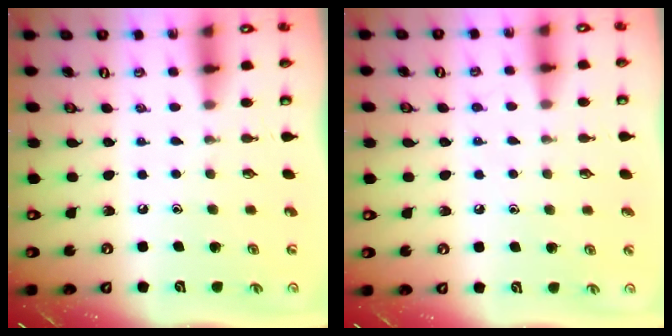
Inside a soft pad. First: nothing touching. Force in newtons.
{"total": 4.6, "press": 4.6, "slide": 0.3}